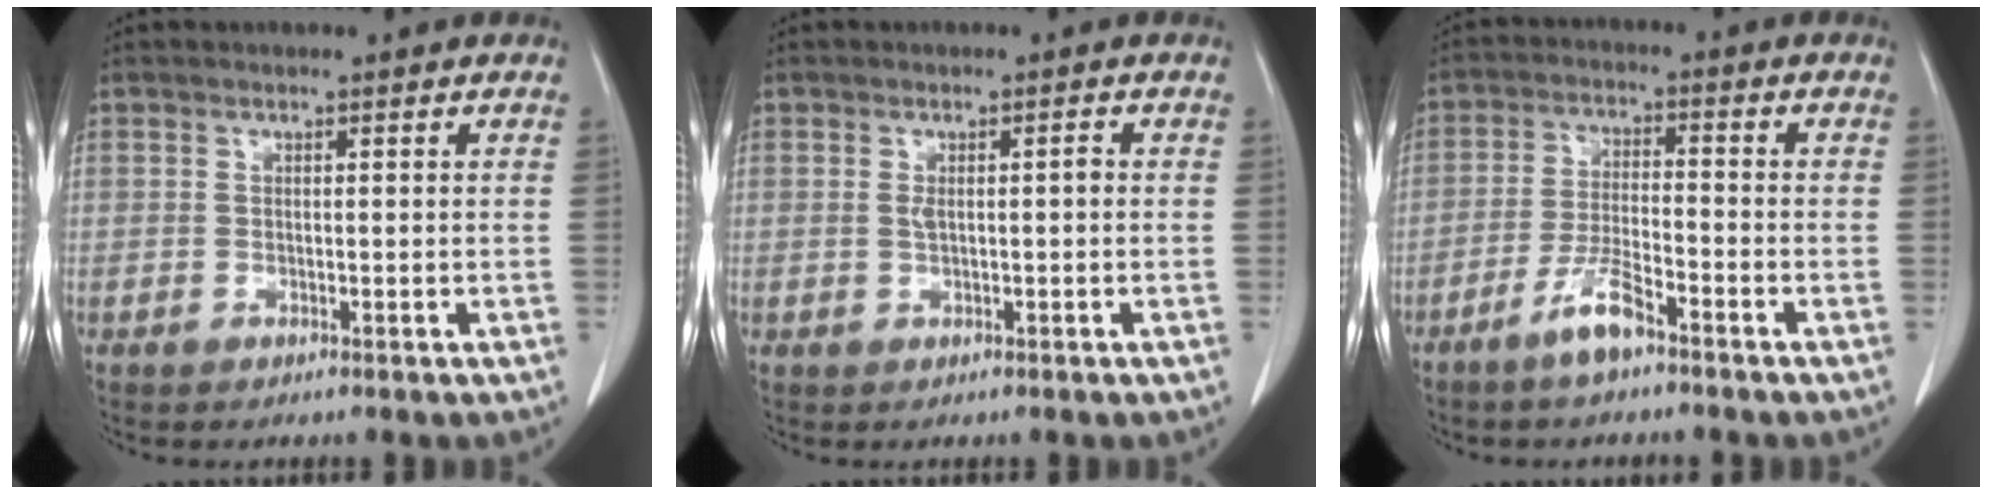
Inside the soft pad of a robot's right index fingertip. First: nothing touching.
{"total": 2.1, "force": [0.0, 0.6, 2.0], "torque": [-0.040, 0.008, 0.004]}
{"total": 5.6, "force": [-4.0, 0.8, 3.8], "torque": [-0.081, -0.004, -0.078]}